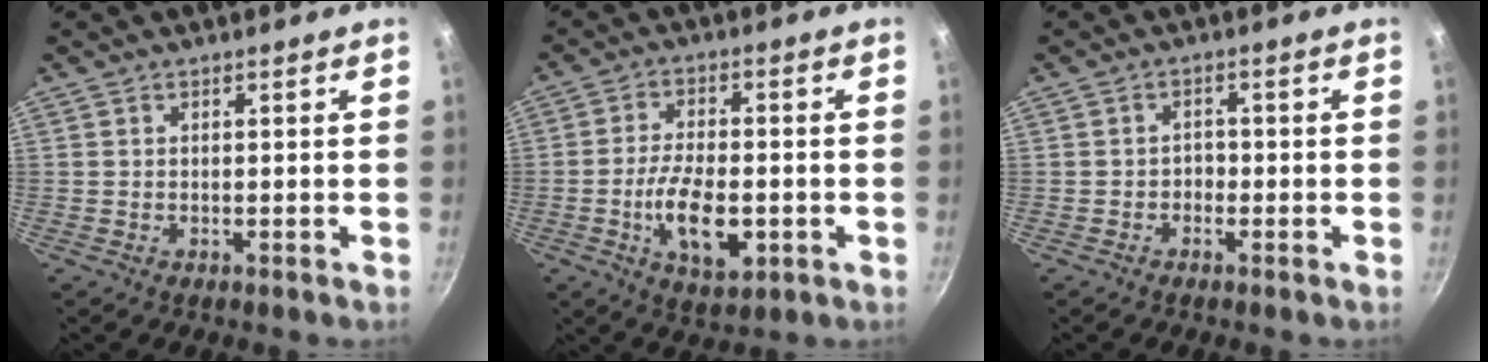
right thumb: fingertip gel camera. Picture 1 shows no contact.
{"total": 11.0, "force": [-2.8, 5.3, 9.2], "torque": [-0.157, 0.011, -0.046]}
{"total": 1.6, "force": [-0.7, 1.2, 0.8], "torque": [-0.002, 0.008, -0.012]}